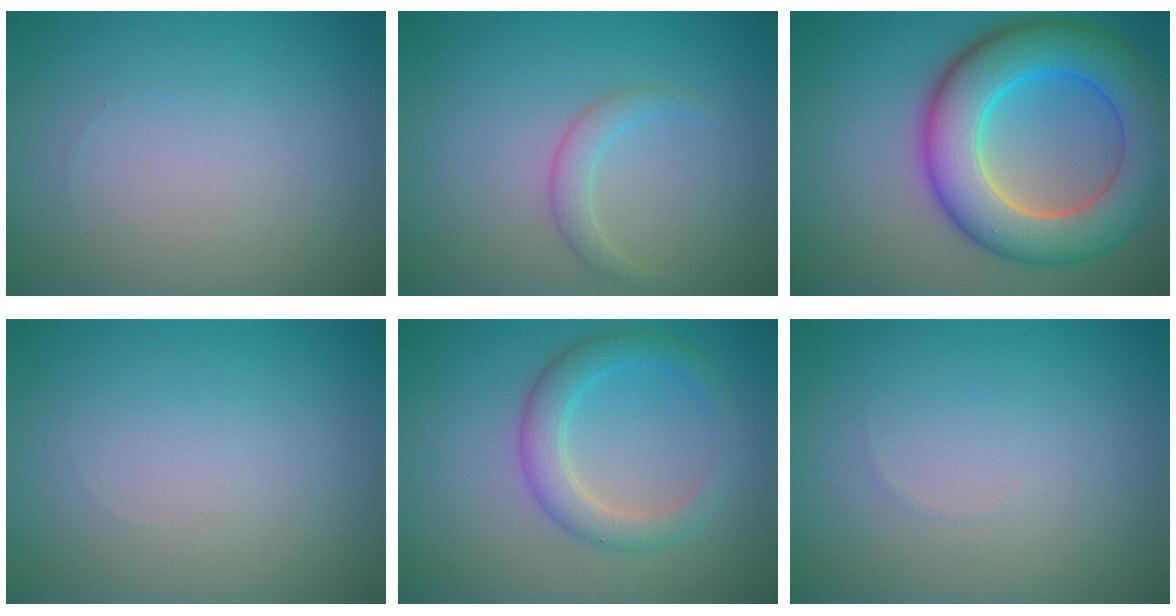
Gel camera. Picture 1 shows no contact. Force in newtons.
{"total": 1.6, "press": 1.6, "slide": 0.0}
{"total": 10.0, "press": 10.0, "slide": 0.3}
{"total": 0.0}
{"total": 3.4, "press": 3.4, "slide": 0.1}
{"total": 0.0}